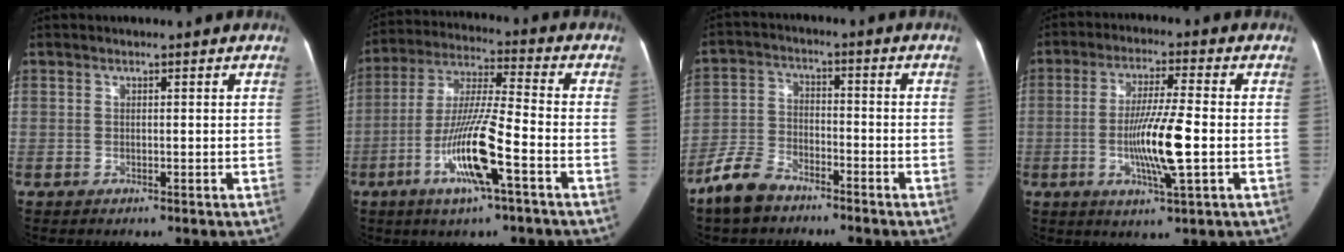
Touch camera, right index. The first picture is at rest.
{"total": 13.8, "force": [-5.5, 0.8, 12.6], "torque": [-0.253, -0.006, -0.102]}
{"total": 8.1, "force": [-6.2, 4.1, 3.2], "torque": [-0.084, 0.001, -0.119]}
{"total": 10.7, "force": [-1.9, 0.6, 10.5], "torque": [-0.197, -0.008, -0.038]}